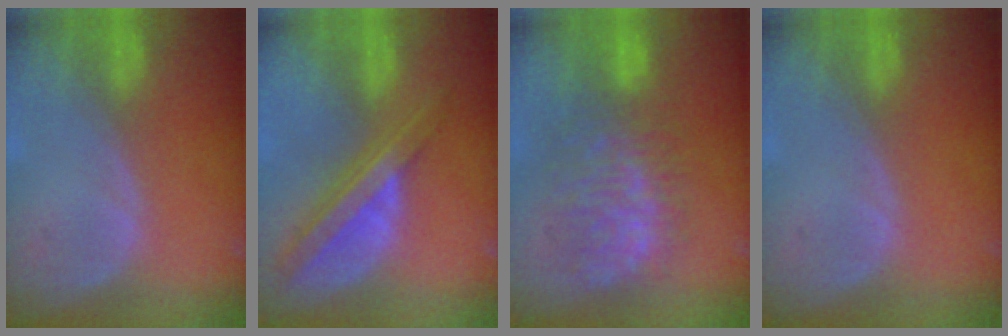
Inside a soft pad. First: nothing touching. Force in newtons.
{"total": 8.2, "press": 6.9, "slide": 4.4}
{"total": 10.1, "press": 10.0, "slide": 1.1}
{"total": 0.0}